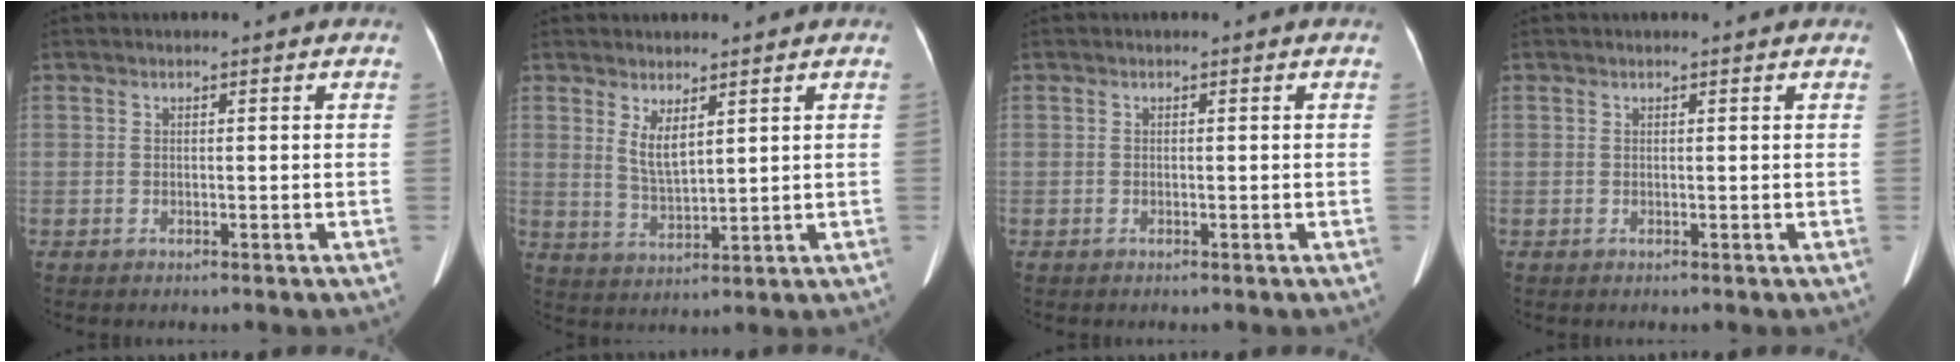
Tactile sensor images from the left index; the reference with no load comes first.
{"total": 4.0, "force": [2.3, 1.1, 3.1], "torque": [-0.066, -0.012, 0.054]}
{"total": 0.0}
{"total": 1.2, "force": [1.2, 0.0, 0.2], "torque": [-0.013, 0.008, 0.013]}